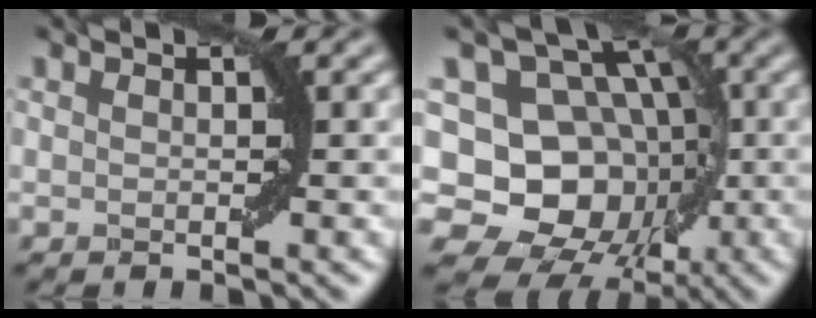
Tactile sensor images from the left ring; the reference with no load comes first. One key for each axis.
{"total": 12.9, "fx": -1.7, "fy": 10.9, "fz": 6.7, "tx": -0.078, "ty": 0.019, "tz": -0.059}